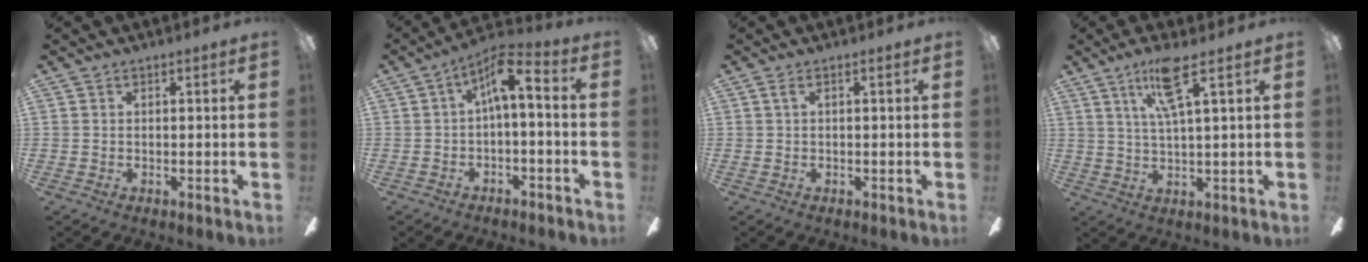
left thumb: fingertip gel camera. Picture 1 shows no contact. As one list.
[{"total": 8.0, "force": [1.2, 3.3, 7.1], "torque": [-0.108, 0.001, 0.020]}, {"total": 1.6, "force": [0.1, 0.4, 1.6], "torque": [-0.029, 0.004, 0.001]}, {"total": 9.6, "force": [5.1, 1.7, 8.0], "torque": [-0.150, 0.000, 0.083]}]